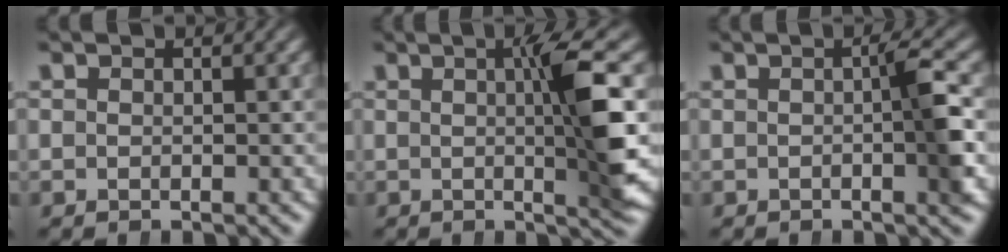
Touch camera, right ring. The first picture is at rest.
{"total": 6.1, "force": [0.4, 0.0, 6.1], "torque": [-0.091, 0.000, 0.007]}
{"total": 3.3, "force": [-0.3, -0.1, 3.3], "torque": [-0.041, 0.006, -0.008]}